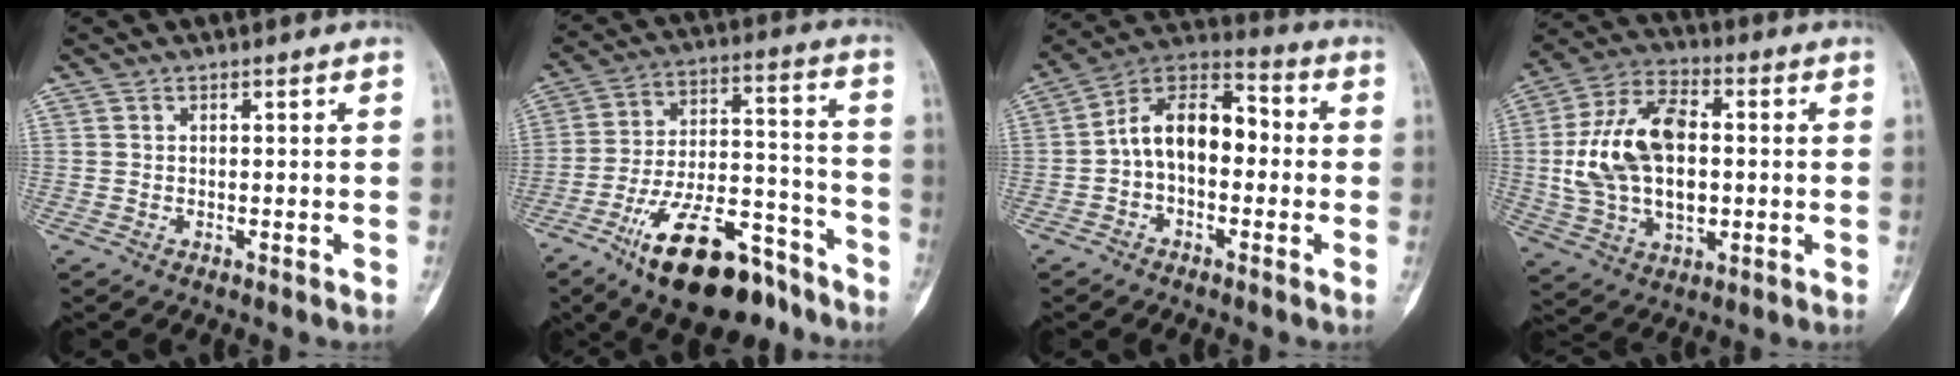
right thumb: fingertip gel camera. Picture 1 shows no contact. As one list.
[{"total": 21.2, "force": [-14.0, 8.8, 13.3], "torque": [-0.212, 0.091, -0.229]}, {"total": 12.6, "force": [-0.6, 7.7, 10.0], "torque": [-0.139, 0.043, -0.027]}, {"total": 18.5, "force": [0.8, 10.9, 14.9], "torque": [-0.273, 0.015, 0.016]}]